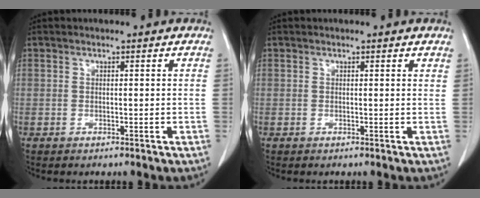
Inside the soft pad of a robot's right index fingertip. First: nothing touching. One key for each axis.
{"total": 0.6, "fx": 0.5, "fy": 0.2, "fz": 0.2, "tx": -0.004, "ty": 0.001, "tz": 0.004}